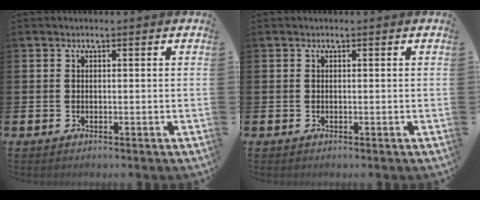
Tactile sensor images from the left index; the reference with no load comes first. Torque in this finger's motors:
{"motor_torque": [-0.01, -0.01, 0.00, 0.01]}